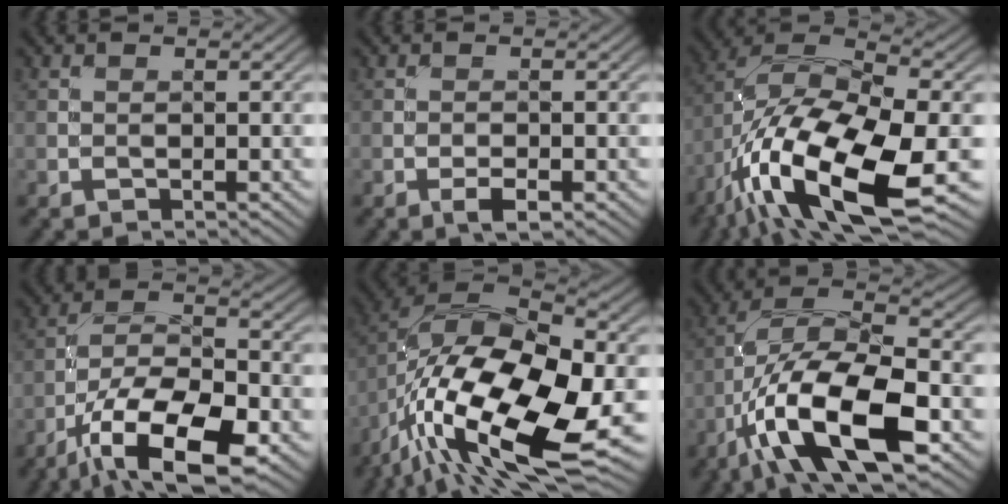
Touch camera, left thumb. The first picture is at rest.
{"total": 2.0, "force": [-1.0, 0.6, 1.5], "torque": [-0.027, 0.002, -0.022]}
{"total": 18.4, "force": [-8.0, 7.2, 15.0], "torque": [-0.306, -0.029, -0.143]}
{"total": 14.5, "force": [-8.1, 5.5, 10.7], "torque": [-0.197, -0.008, -0.153]}
{"total": 19.2, "force": [-7.9, 8.5, 15.4], "torque": [-0.309, -0.024, -0.132]}
{"total": 15.8, "force": [-6.8, 6.0, 12.9], "torque": [-0.238, -0.003, -0.132]}